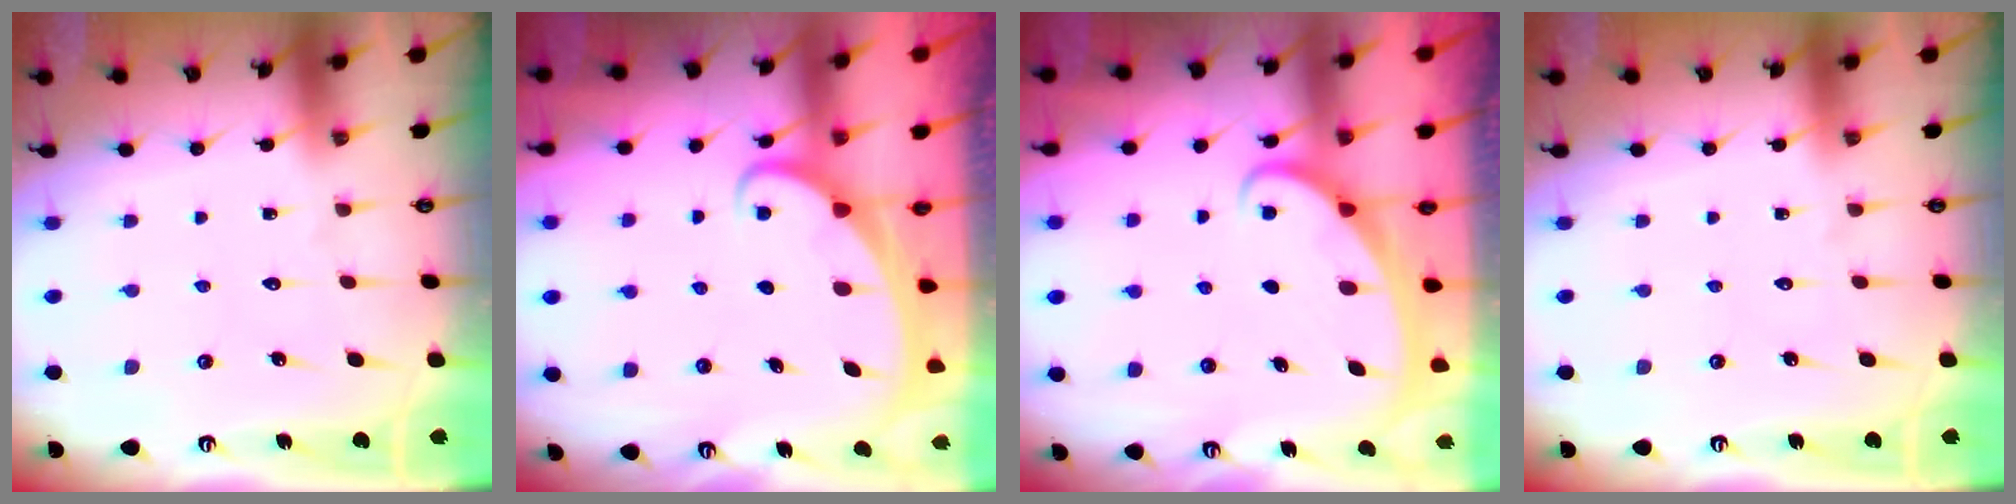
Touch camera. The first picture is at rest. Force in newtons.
{"total": 1.8, "press": 1.8, "slide": 0.2}
{"total": 2.2, "press": 2.2, "slide": 0.3}
{"total": 0.0}